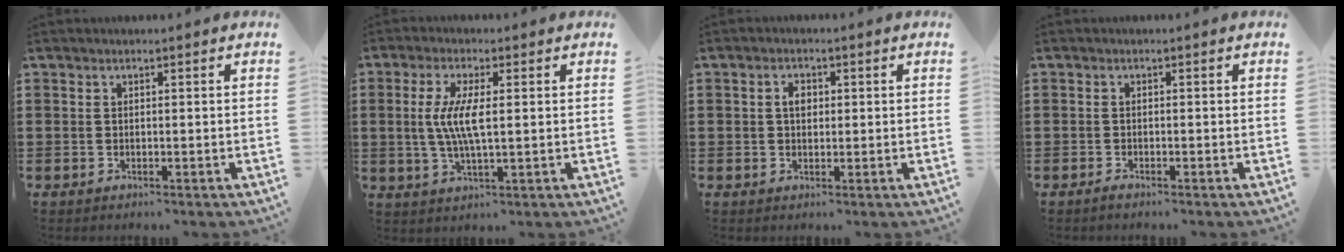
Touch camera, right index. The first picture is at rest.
{"total": 6.0, "force": [0.4, 1.4, 5.8], "torque": [-0.122, -0.004, 0.000]}
{"total": 2.3, "force": [0.3, 1.4, 1.7], "torque": [-0.037, 0.008, 0.004]}
{"total": 0.7, "force": [-0.7, 0.1, 0.3], "torque": [-0.008, -0.004, -0.012]}